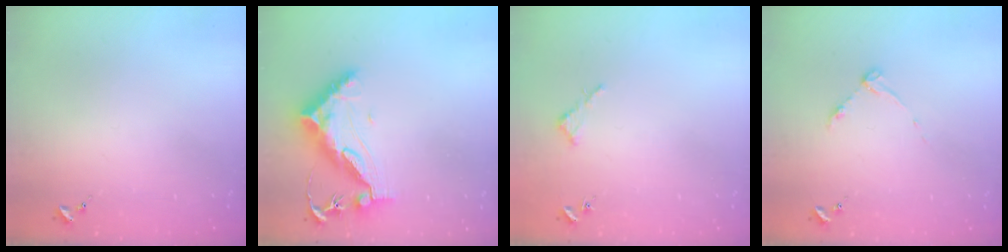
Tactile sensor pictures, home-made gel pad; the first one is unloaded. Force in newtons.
{"total": 13.0, "press": 12.9, "slide": 0.7}
{"total": 2.6, "press": 2.6, "slide": 0.2}
{"total": 3.3, "press": 3.3, "slide": 0.5}